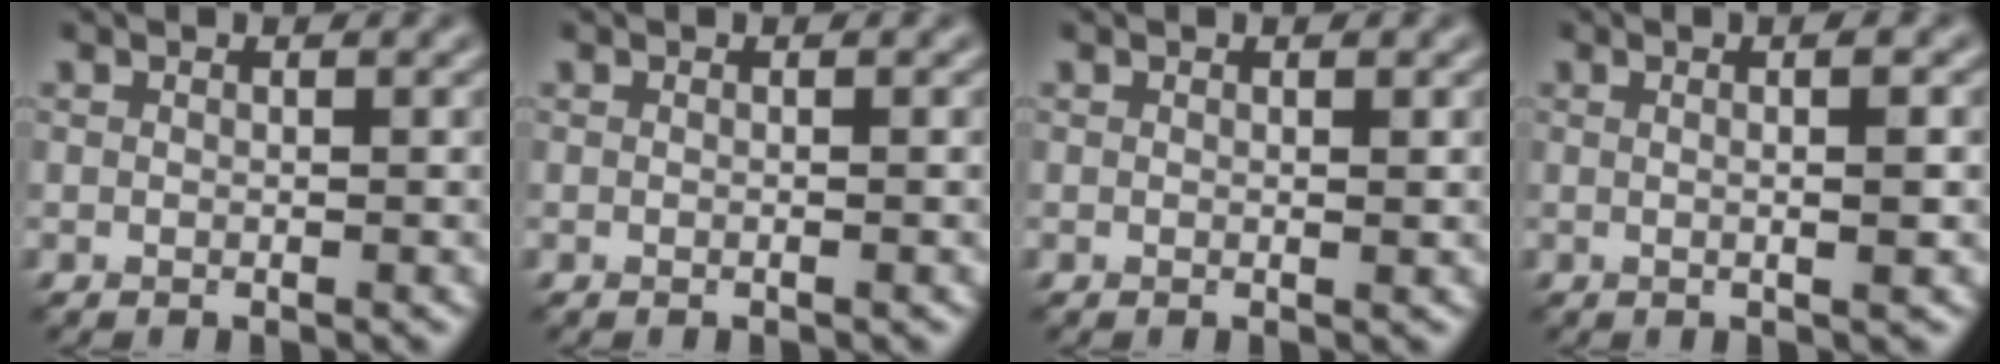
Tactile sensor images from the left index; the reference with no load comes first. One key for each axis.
{"total": 0.6, "fx": 0.0, "fy": 0.2, "fz": 0.6, "tx": -0.005, "ty": -0.001, "tz": -0.004}
{"total": 0.7, "fx": 0.3, "fy": 0.1, "fz": 0.7, "tx": -0.008, "ty": 0.000, "tz": 0.004}
{"total": 4.7, "fx": 0.9, "fy": 1.7, "fz": 4.3, "tx": -0.027, "ty": 0.012, "tz": -0.013}